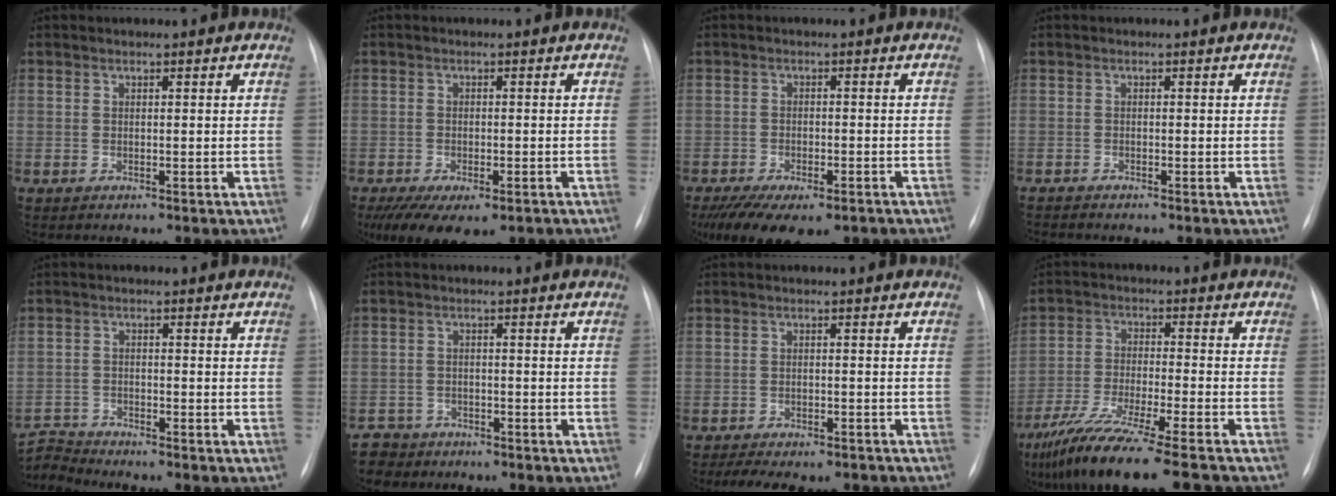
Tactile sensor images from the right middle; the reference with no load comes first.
{"total": 10.5, "force": [-7.0, 4.3, 6.5], "torque": [-0.112, -0.014, -0.098]}
{"total": 12.8, "force": [-9.0, 5.3, 7.5], "torque": [-0.143, -0.018, -0.126]}
{"total": 1.5, "force": [-1.4, -0.3, 0.4], "torque": [-0.010, -0.005, -0.021]}
{"total": 4.5, "force": [-4.2, -1.2, -1.1], "torque": [0.014, -0.010, -0.080]}
{"total": 4.0, "force": [-3.3, 2.1, -0.7], "torque": [0.009, -0.001, -0.063]}
{"total": 10.2, "force": [-8.6, 3.5, 4.2], "torque": [-0.072, 0.001, -0.109]}
{"total": 16.0, "force": [-12.7, -0.2, 9.7], "torque": [-0.192, -0.053, -0.215]}